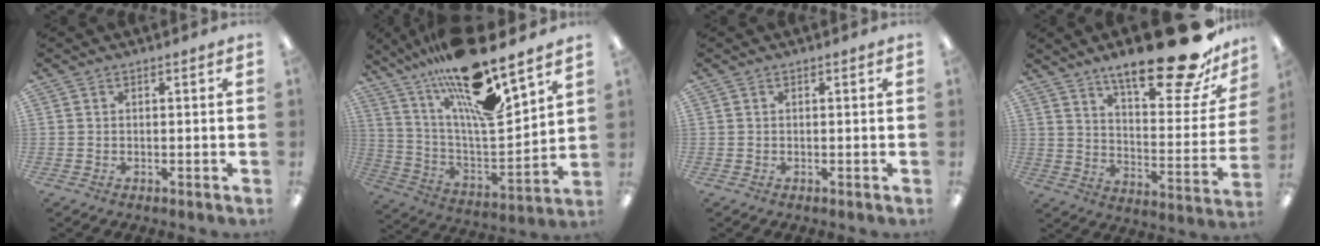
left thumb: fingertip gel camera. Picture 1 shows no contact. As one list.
[{"total": 20.7, "force": [15.7, 4.3, 12.9], "torque": [-0.234, -0.107, 0.264]}, {"total": 0.0}, {"total": 23.5, "force": [16.9, 6.8, 14.8], "torque": [-0.212, -0.117, 0.276]}]